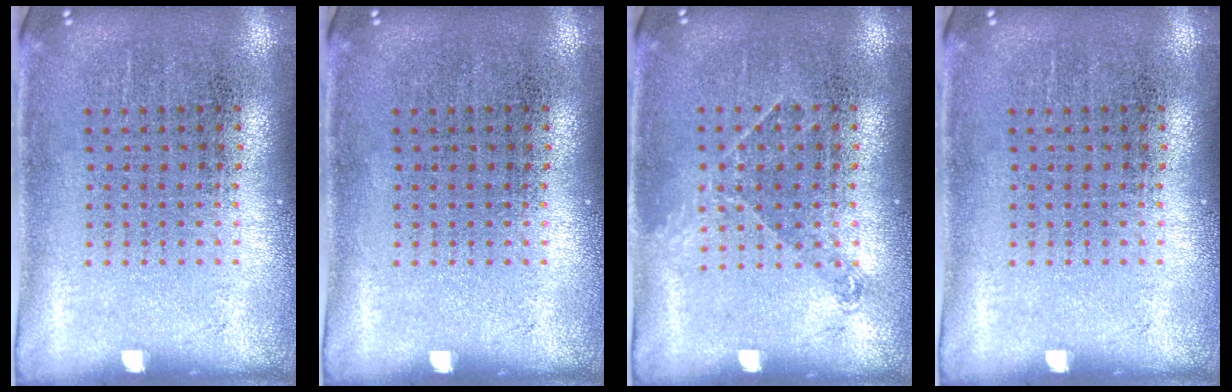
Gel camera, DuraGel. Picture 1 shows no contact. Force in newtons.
{"total": 0.0}
{"total": 1.0, "press": 0.8, "slide": 0.6}
{"total": 0.0}